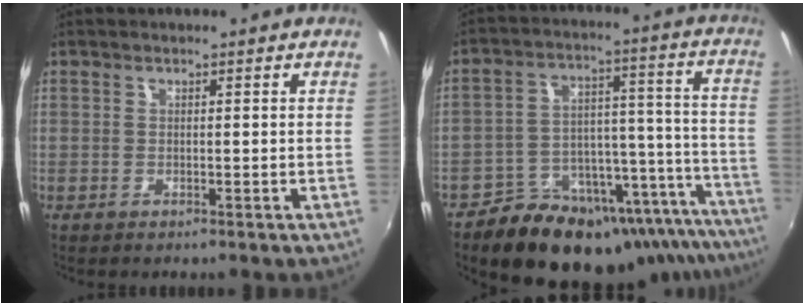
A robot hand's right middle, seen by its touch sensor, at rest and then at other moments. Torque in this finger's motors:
{"motor_torque": [1.08, -1.06, 0.30, 0.06]}